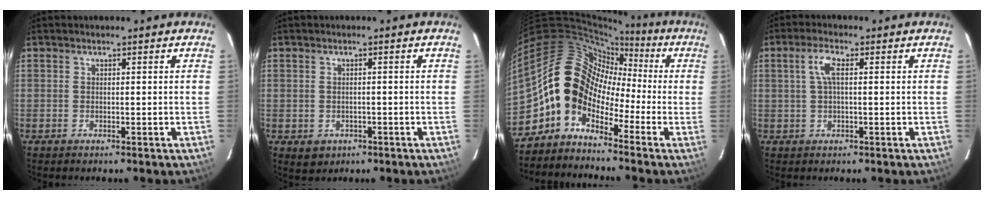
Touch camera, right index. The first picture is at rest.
{"total": 3.1, "force": [-1.0, 2.7, 1.0], "torque": [-0.024, -0.001, -0.002]}
{"total": 10.7, "force": [-4.2, 8.4, 5.0], "torque": [-0.085, 0.035, -0.104]}
{"total": 3.7, "force": [0.7, 1.0, 3.5], "torque": [-0.072, 0.007, 0.013]}